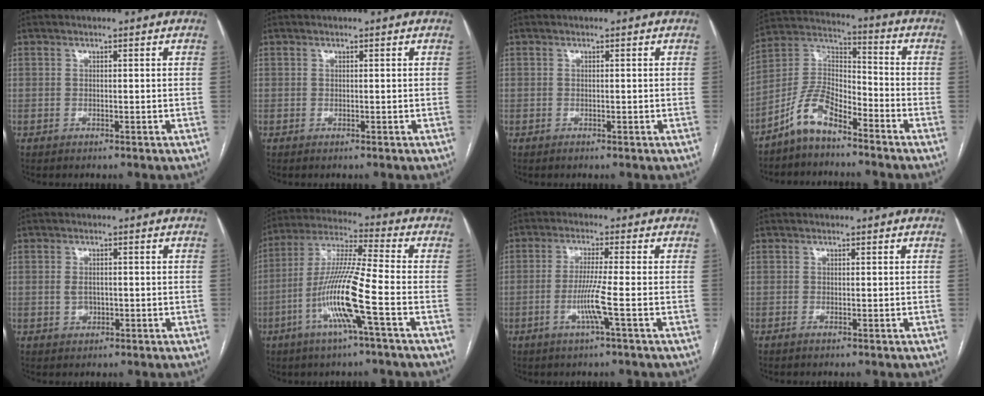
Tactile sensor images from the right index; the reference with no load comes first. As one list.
[{"total": 0.0}, {"total": 0.0}, {"total": 9.0, "force": [-6.7, 3.2, 5.1], "torque": [-0.112, 0.023, -0.136]}, {"total": 2.0, "force": [-0.3, 1.3, 1.4], "torque": [-0.027, 0.002, -0.002]}, {"total": 13.0, "force": [-4.6, -0.5, 12.1], "torque": [-0.243, -0.001, -0.094]}, {"total": 3.6, "force": [-1.2, -1.2, 3.1], "torque": [-0.064, -0.006, -0.024]}, {"total": 0.0}]